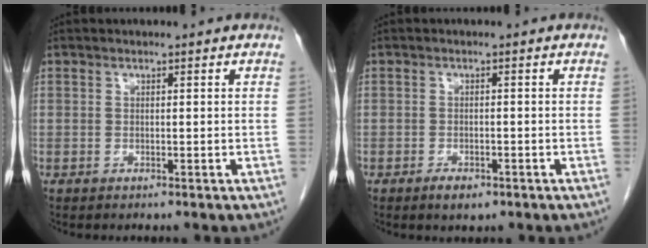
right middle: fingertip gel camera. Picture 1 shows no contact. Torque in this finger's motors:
{"motor_torque": [0.46, -0.26, 0.01, 0.03]}